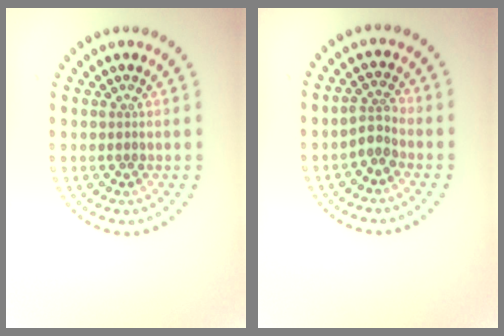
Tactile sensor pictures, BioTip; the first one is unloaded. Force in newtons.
{"total": 2.0, "press": 1.5, "slide": 1.4}